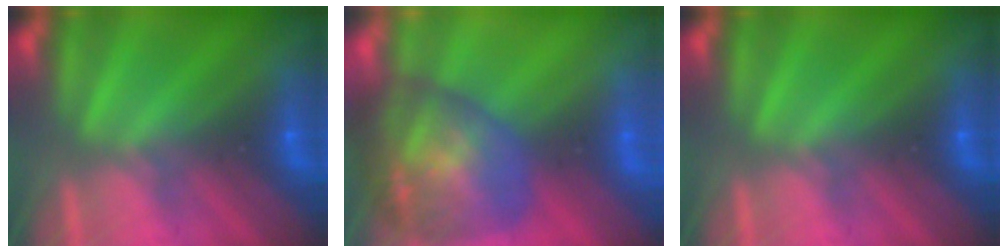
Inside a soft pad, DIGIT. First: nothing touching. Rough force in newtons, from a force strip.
{"total": 7.2}
{"total": 0.0}